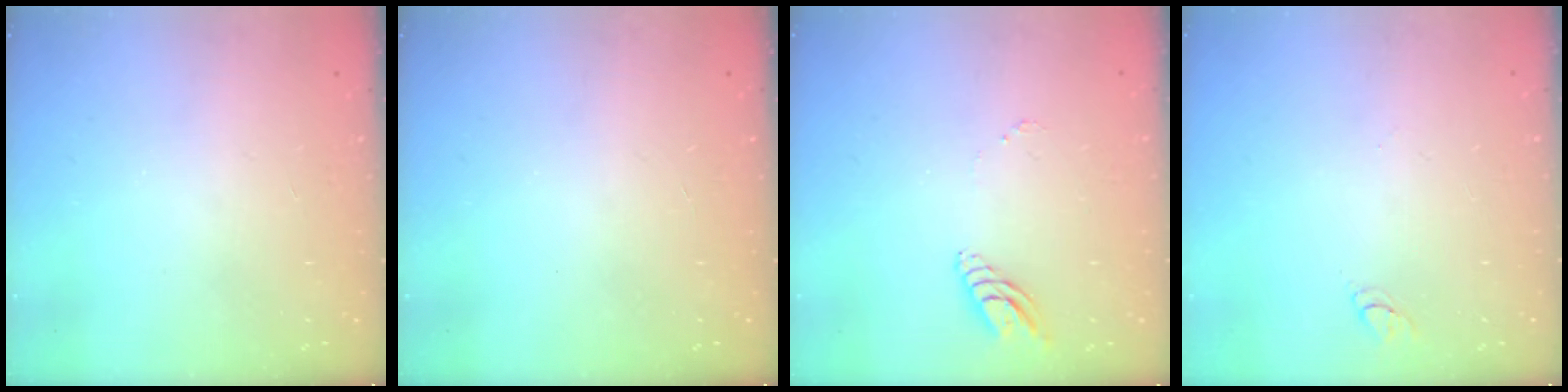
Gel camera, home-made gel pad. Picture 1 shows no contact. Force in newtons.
{"total": 0.0}
{"total": 7.6, "press": 7.5, "slide": 0.8}
{"total": 2.8, "press": 2.8, "slide": 0.3}